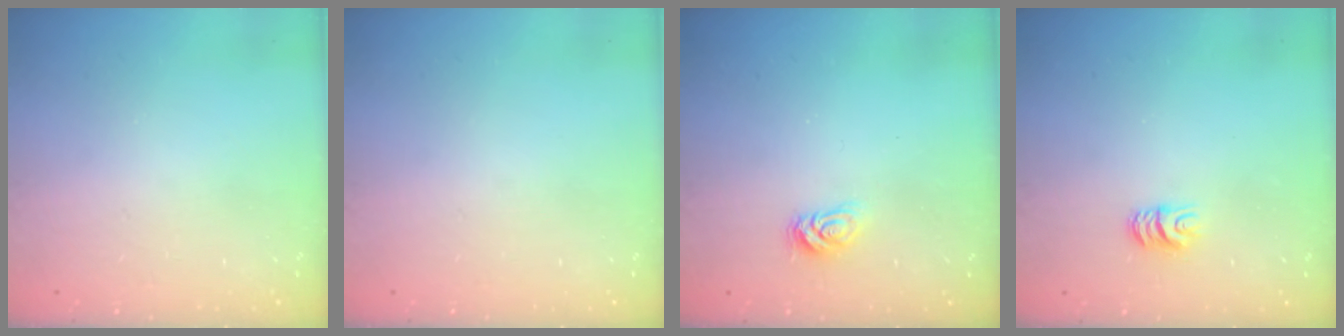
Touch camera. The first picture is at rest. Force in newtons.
{"total": 0.0}
{"total": 5.1, "press": 5.1, "slide": 0.6}
{"total": 6.0, "press": 6.0, "slide": 0.6}